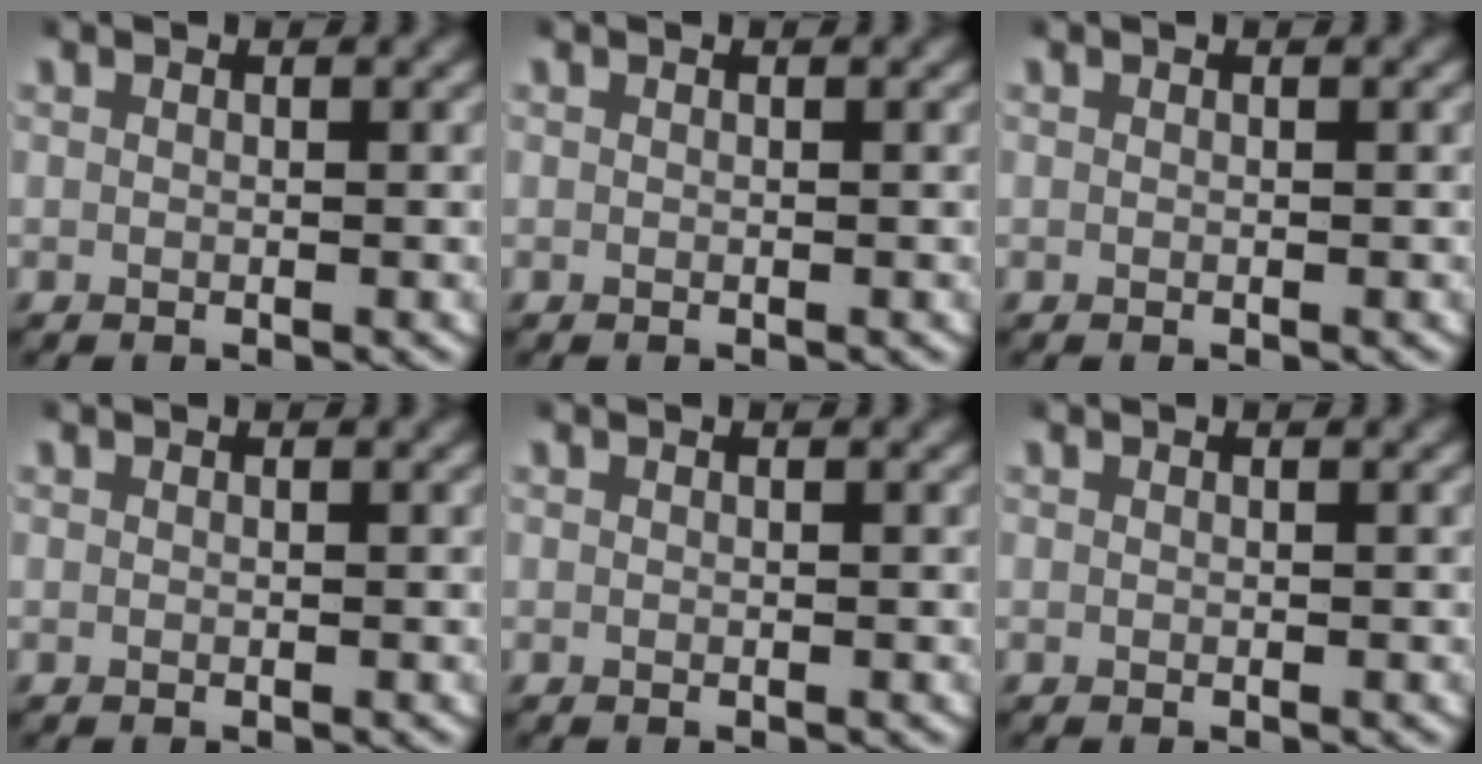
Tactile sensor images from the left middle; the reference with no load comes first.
{"total": 0.0}
{"total": 0.0}
{"total": 0.0}
{"total": 0.0}
{"total": 0.0}